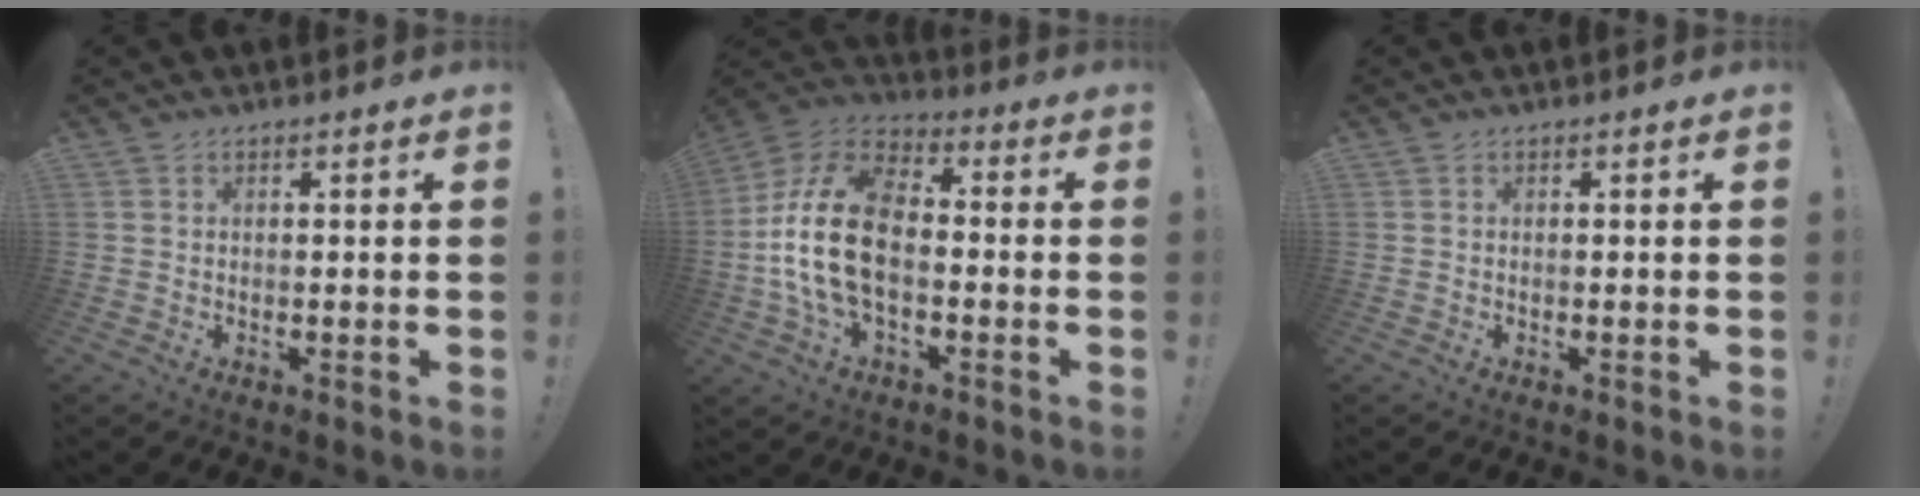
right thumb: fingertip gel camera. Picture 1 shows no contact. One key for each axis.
{"total": 19.5, "fx": -2.6, "fy": 11.8, "fz": 15.3, "tx": -0.300, "ty": 0.030, "tz": -0.036}
{"total": 0.0}